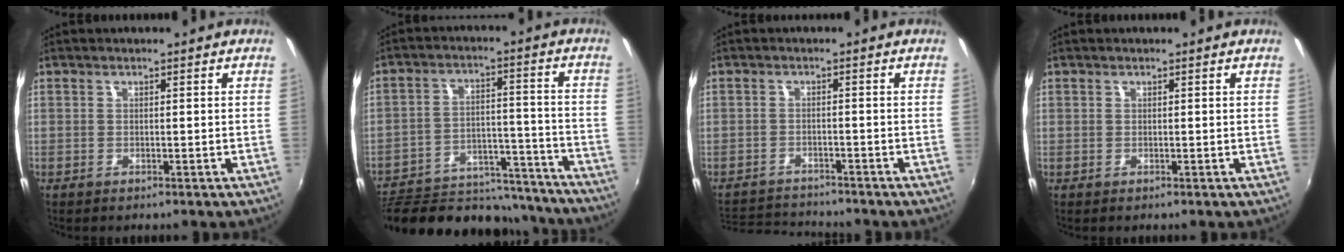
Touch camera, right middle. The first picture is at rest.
{"total": 22.1, "force": [-19.1, 8.9, 6.7], "torque": [-0.134, 0.038, -0.246]}
{"total": 6.6, "force": [-6.0, 2.7, 0.6], "torque": [-0.032, 0.024, -0.101]}
{"total": 0.8, "force": [0.0, 0.8, -0.1], "torque": [0.001, 0.004, 0.001]}